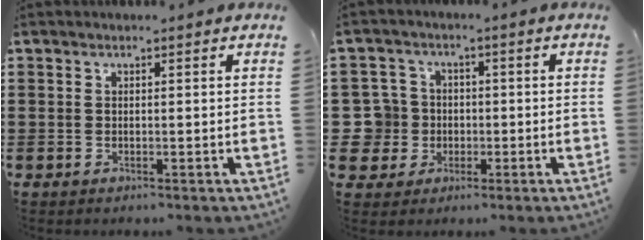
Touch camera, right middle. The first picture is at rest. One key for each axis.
{"total": 6.6, "fx": -0.5, "fy": 6.5, "fz": 1.2, "tx": -0.072, "ty": 0.004, "tz": -0.010}